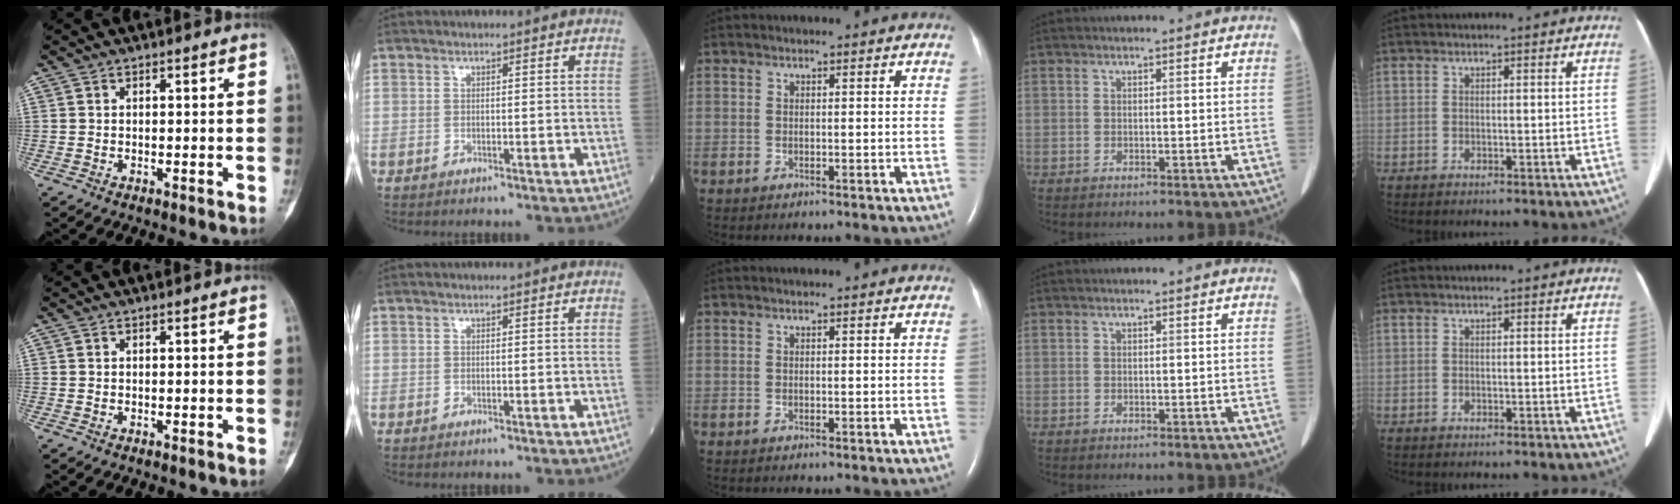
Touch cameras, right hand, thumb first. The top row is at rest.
{}